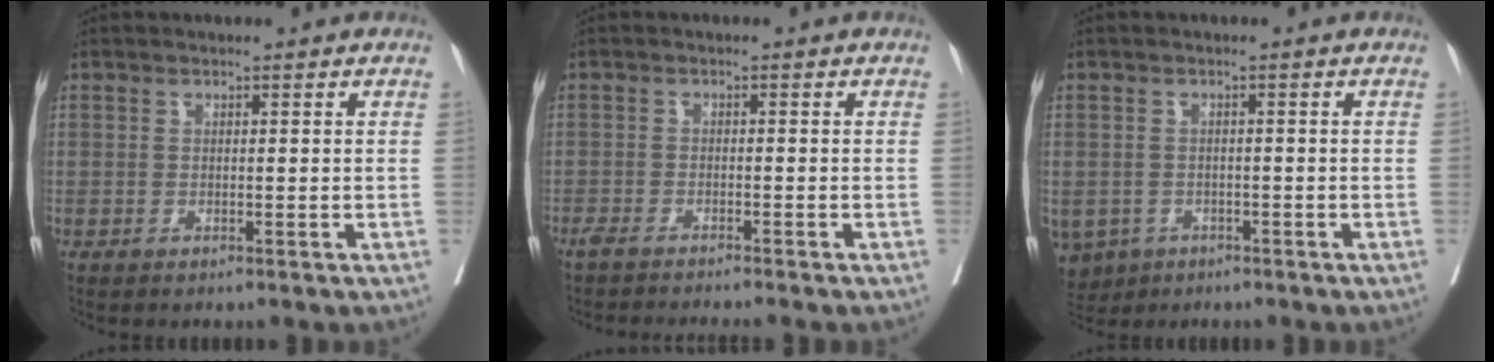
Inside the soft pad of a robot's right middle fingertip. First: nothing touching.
{"total": 6.1, "force": [-5.6, -0.3, 2.5], "torque": [-0.020, -0.011, -0.084]}
{"total": 7.0, "force": [-3.7, 5.7, 2.0], "torque": [-0.053, -0.001, -0.052]}